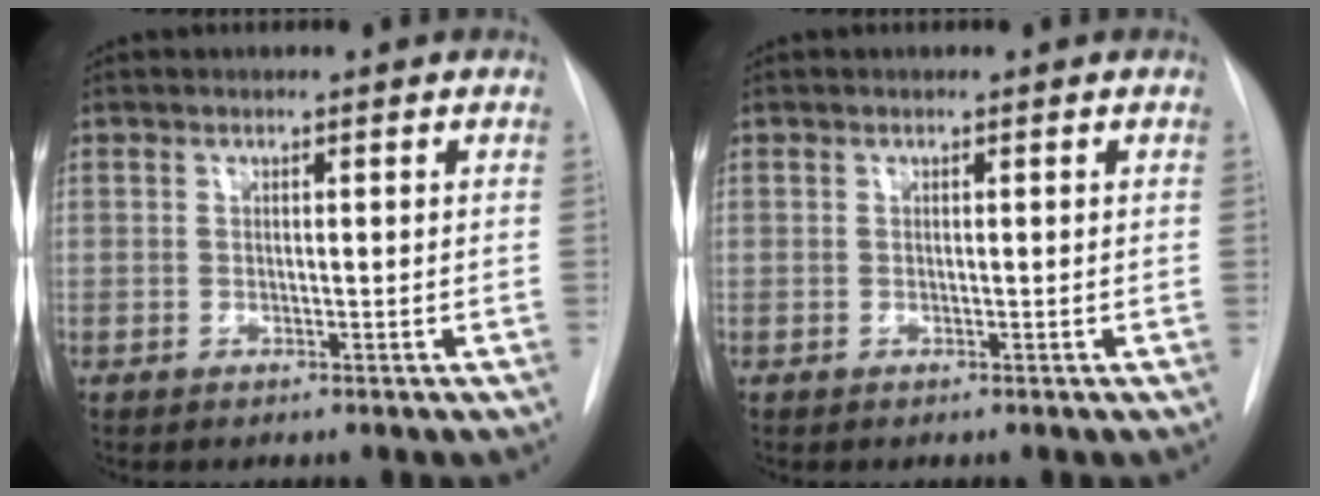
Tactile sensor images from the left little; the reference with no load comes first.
{"total": 0.0}